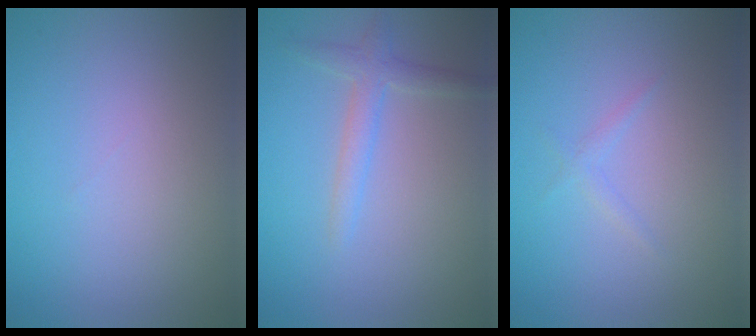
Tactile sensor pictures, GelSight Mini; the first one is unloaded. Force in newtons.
{"total": 2.2, "press": 2.2, "slide": 0.1}
{"total": 0.9, "press": 0.9, "slide": 0.1}